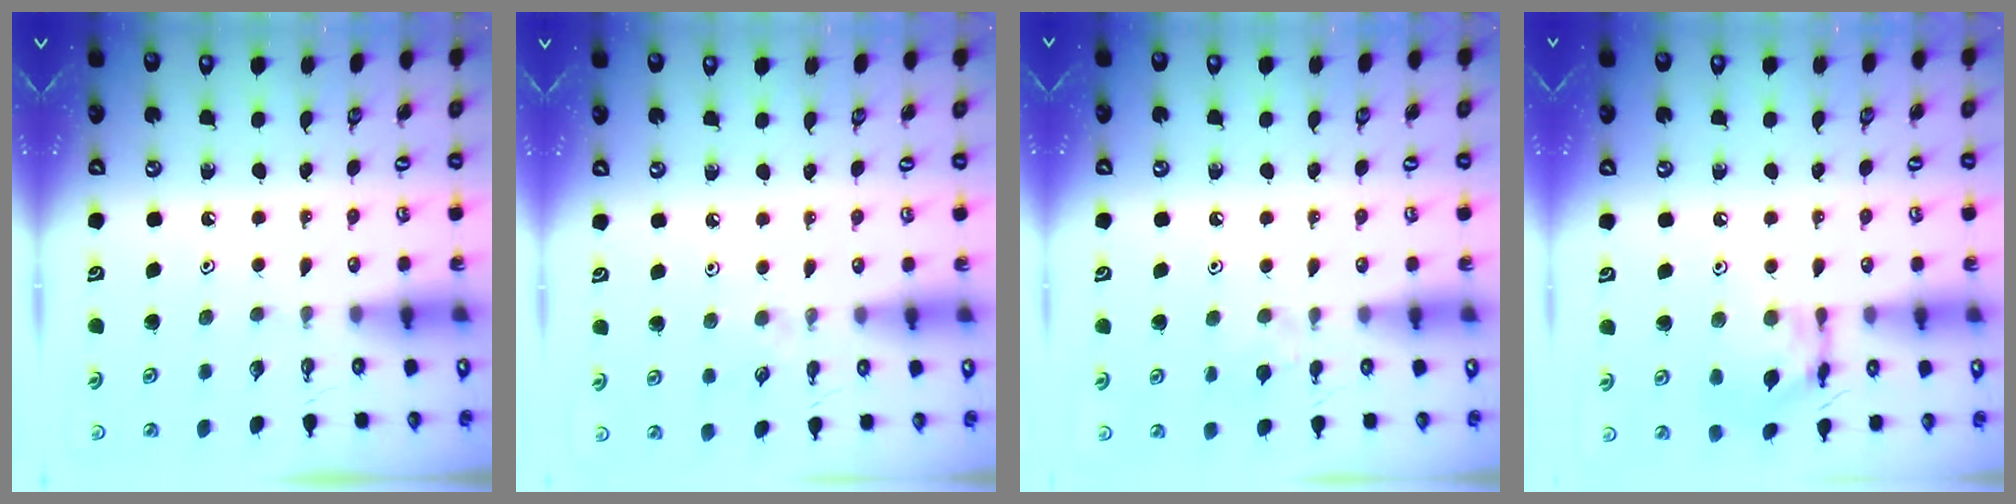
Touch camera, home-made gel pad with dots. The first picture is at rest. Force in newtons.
{"total": 1.9, "press": 1.8, "slide": 0.3}
{"total": 5.4, "press": 5.4, "slide": 0.8}
{"total": 13.1, "press": 13.1, "slide": 1.1}